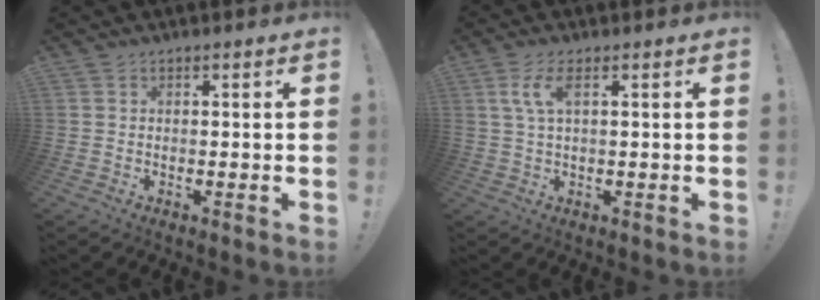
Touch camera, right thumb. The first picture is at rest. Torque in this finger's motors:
{"motor_torque": [0.50, 0.51, 0.42, 0.05, 0.72]}